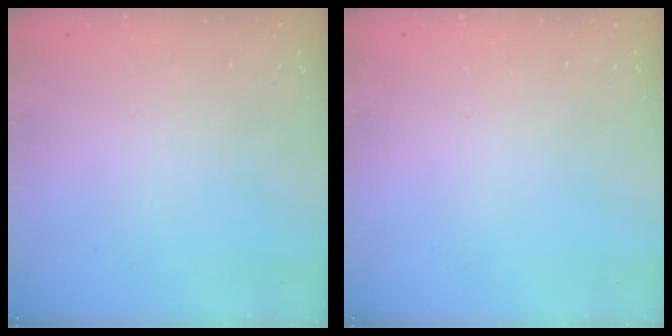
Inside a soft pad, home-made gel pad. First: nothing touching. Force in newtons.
{"total": 0.0}